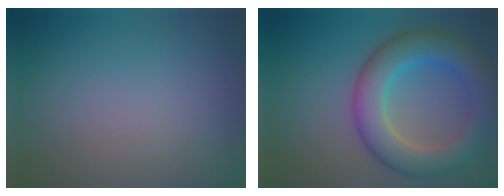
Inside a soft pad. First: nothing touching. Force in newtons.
{"total": 7.9, "press": 7.9, "slide": 0.3}